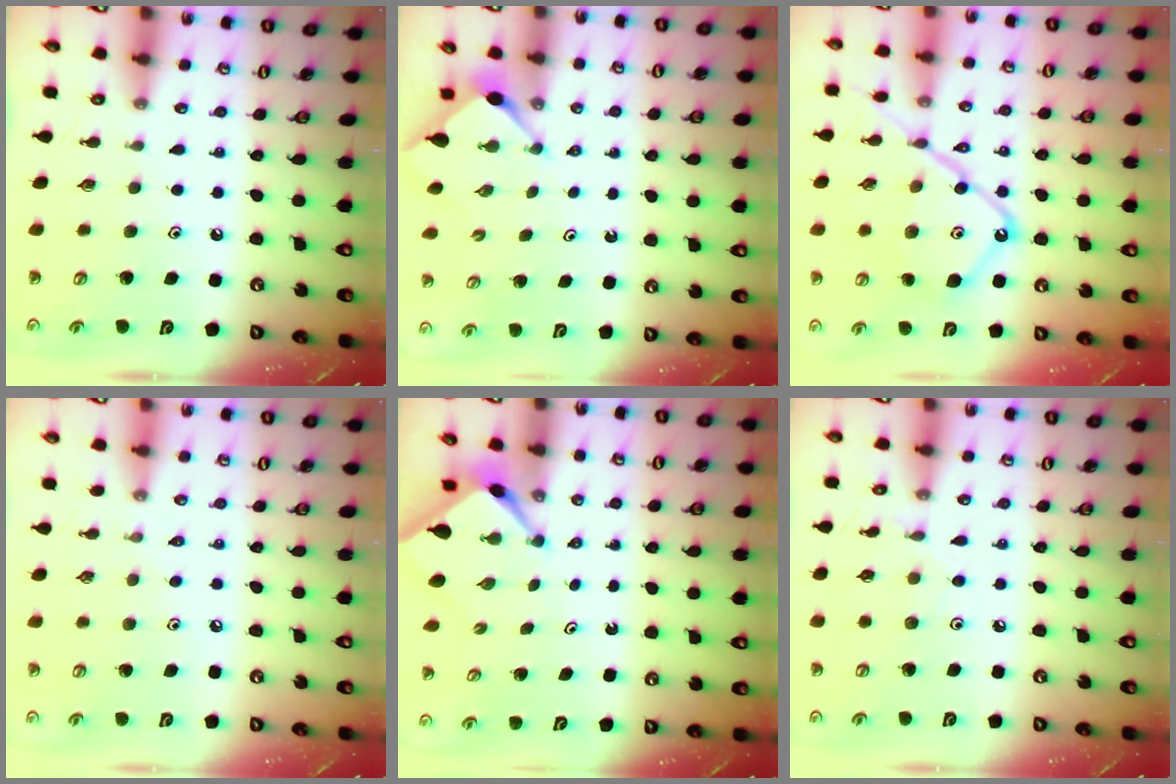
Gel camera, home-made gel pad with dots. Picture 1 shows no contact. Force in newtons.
{"total": 2.9, "press": 2.9, "slide": 0.3}
{"total": 16.0, "press": 15.9, "slide": 1.6}
{"total": 2.5, "press": 2.5, "slide": 0.5}
{"total": 2.5, "press": 2.5, "slide": 0.3}
{"total": 2.7, "press": 2.7, "slide": 0.4}